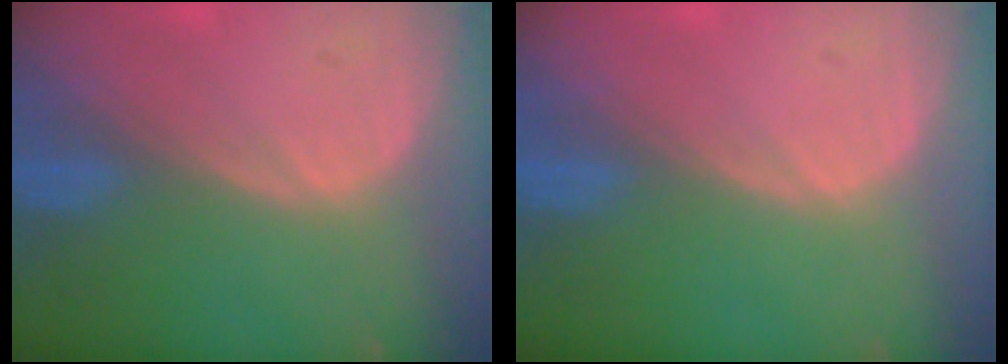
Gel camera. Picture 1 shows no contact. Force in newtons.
{"total": 0.0}